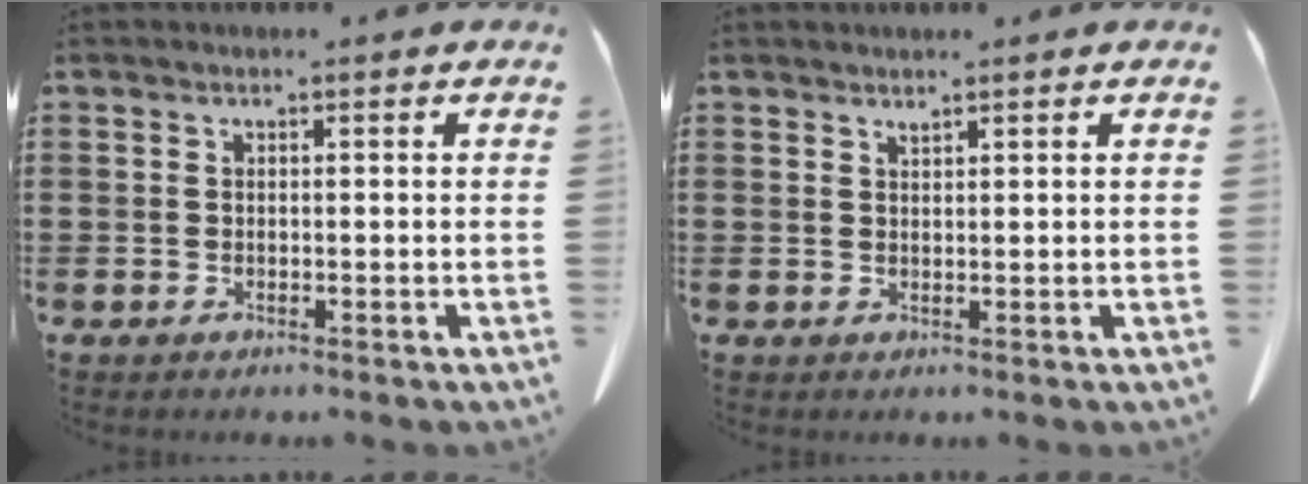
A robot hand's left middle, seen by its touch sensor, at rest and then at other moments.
{"total": 1.0, "force": [0.9, 0.0, 0.2], "torque": [-0.007, -0.003, 0.019]}